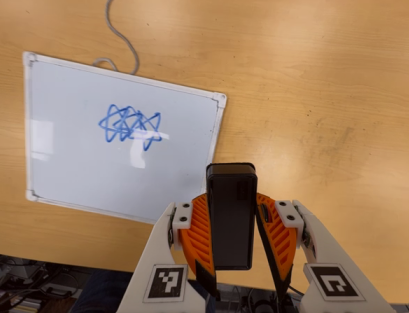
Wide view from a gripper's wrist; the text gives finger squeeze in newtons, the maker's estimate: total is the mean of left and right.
{"total": 6.8, "left": 5.8, "right": 7.8}